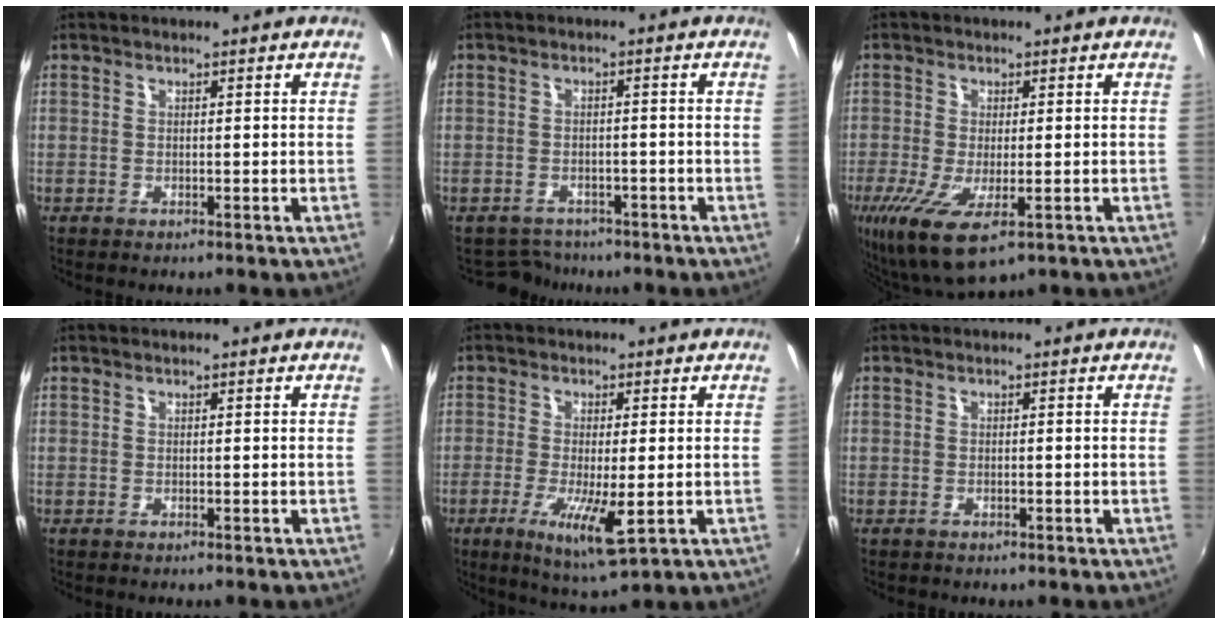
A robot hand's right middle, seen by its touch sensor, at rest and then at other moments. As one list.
[{"total": 5.4, "force": [-4.7, 2.7, 0.7], "torque": [-0.028, -0.001, -0.071]}, {"total": 10.6, "force": [-4.1, 4.0, 8.9], "torque": [-0.183, -0.044, -0.065]}, {"total": 0.0}, {"total": 11.2, "force": [-4.3, 2.3, 10.1], "torque": [-0.198, -0.031, -0.073]}, {"total": 0.9, "force": [-0.5, 0.7, 0.1], "torque": [-0.002, 0.000, -0.008]}]